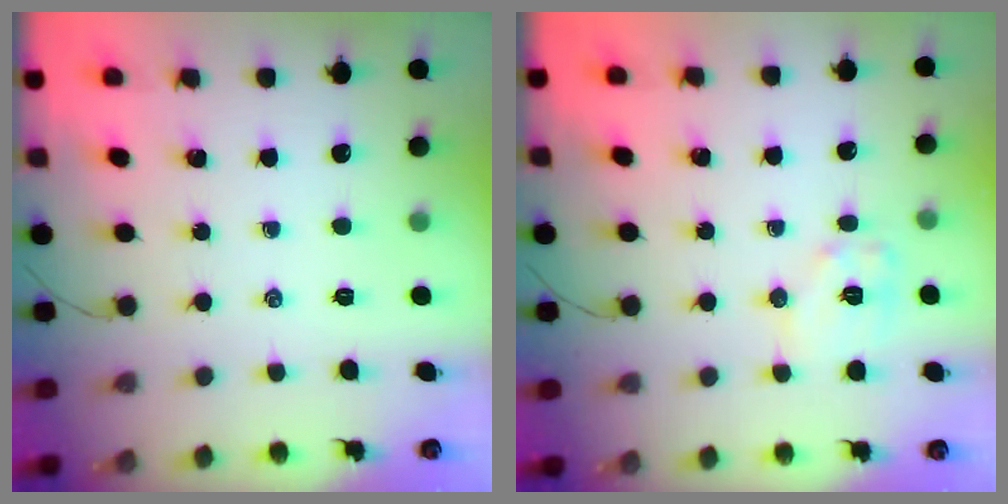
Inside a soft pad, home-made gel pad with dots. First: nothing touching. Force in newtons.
{"total": 8.2, "press": 8.2, "slide": 0.3}